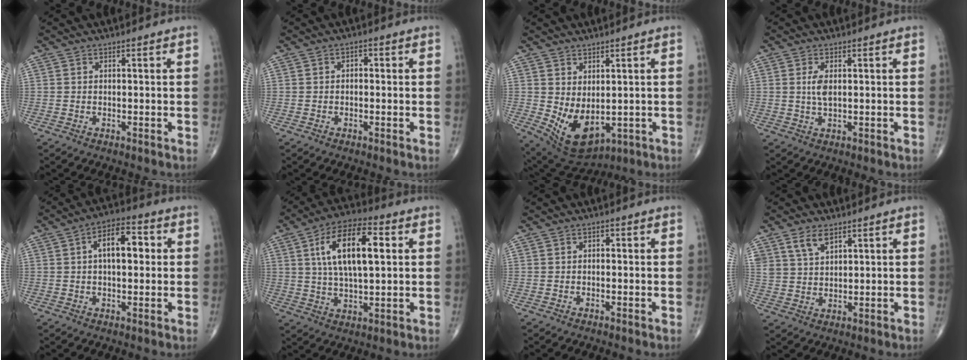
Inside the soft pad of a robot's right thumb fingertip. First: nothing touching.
{"total": 1.3, "force": [0.0, 0.9, 0.9], "torque": [-0.004, 0.005, -0.006]}
{"total": 9.6, "force": [-0.5, 5.7, 7.7], "torque": [-0.122, -0.011, 0.023]}
{"total": 2.8, "force": [0.6, 1.1, 2.5], "torque": [-0.053, -0.004, 0.013]}
{"total": 9.4, "force": [1.6, 4.8, 7.9], "torque": [-0.110, 0.019, 0.018]}
{"total": 15.3, "force": [3.7, 6.4, 13.4], "torque": [-0.230, 0.008, 0.062]}
{"total": 0.7, "force": [0.0, 0.5, 0.5], "torque": [-0.003, 0.002, -0.003]}
{"total": 4.9, "force": [3.2, 2.5, 2.8], "torque": [-0.045, -0.017, 0.067]}